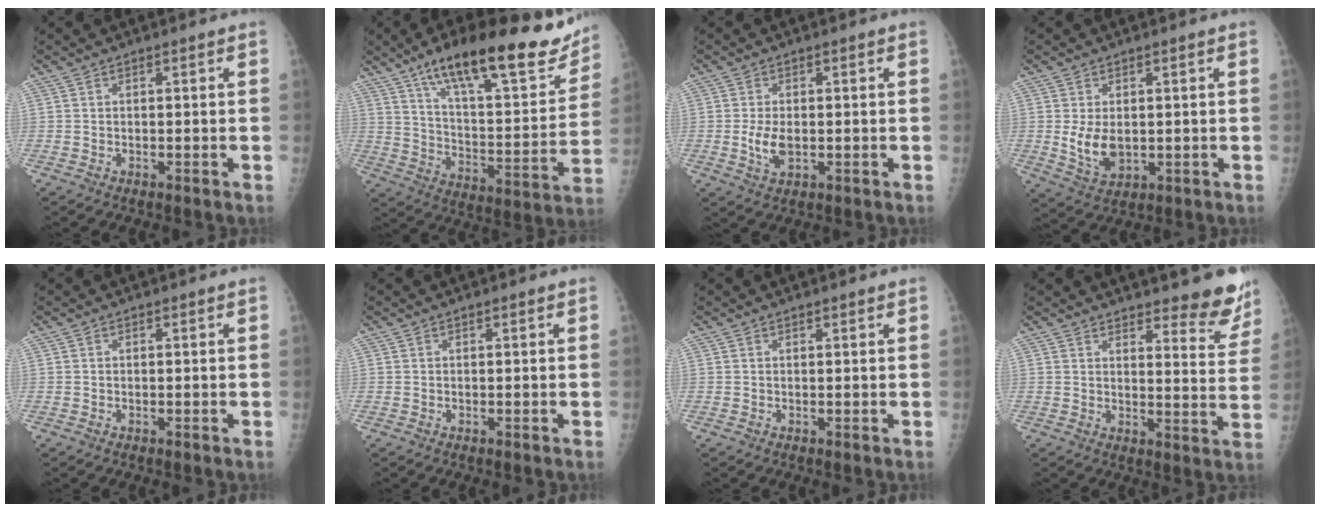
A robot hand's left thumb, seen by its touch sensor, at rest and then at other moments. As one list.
[{"total": 26.8, "force": [18.2, 7.9, 18.0], "torque": [-0.233, -0.060, 0.284]}, {"total": 4.2, "force": [-0.4, 2.3, 3.5], "torque": [-0.070, -0.007, -0.004]}, {"total": 6.0, "force": [0.2, 3.8, 4.6], "torque": [-0.074, -0.016, 0.018]}, {"total": 0.0}, {"total": 0.0}, {"total": 0.7, "force": [0.6, 0.1, 0.3], "torque": [-0.005, 0.000, 0.009]}, {"total": 10.6, "force": [9.2, 2.8, 4.4], "torque": [-0.021, -0.069, 0.103]}]